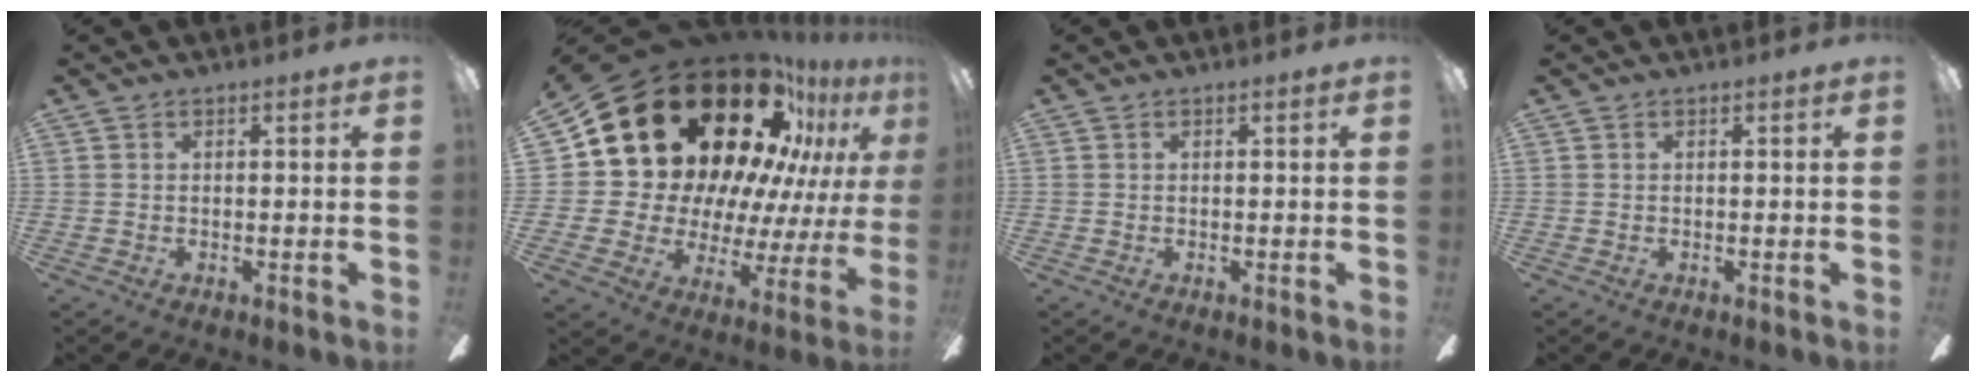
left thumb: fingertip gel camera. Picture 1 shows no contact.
{"total": 28.6, "force": [17.3, 15.8, 16.4], "torque": [-0.248, -0.137, 0.333]}
{"total": 0.0}
{"total": 0.0}